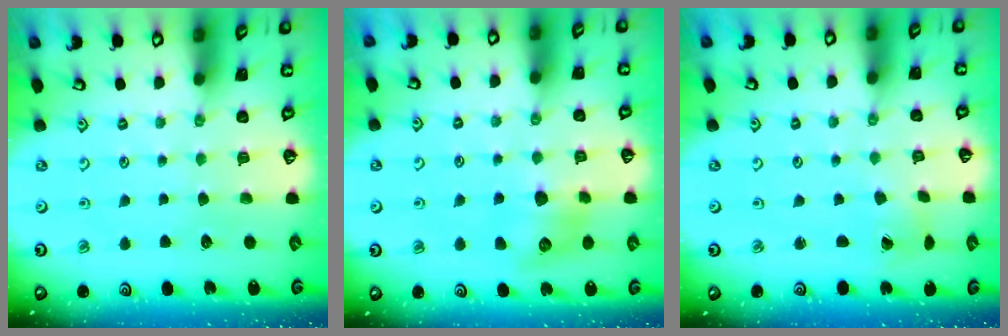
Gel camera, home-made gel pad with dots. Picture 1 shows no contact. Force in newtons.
{"total": 9.8, "press": 9.8, "slide": 0.4}
{"total": 1.2, "press": 1.1, "slide": 0.2}